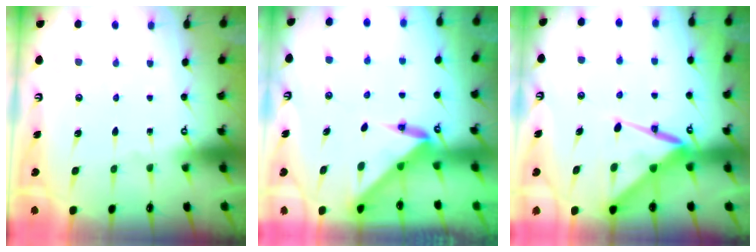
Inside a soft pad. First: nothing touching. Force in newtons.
{"total": 3.2, "press": 3.2, "slide": 0.0}
{"total": 10.2, "press": 10.1, "slide": 1.1}